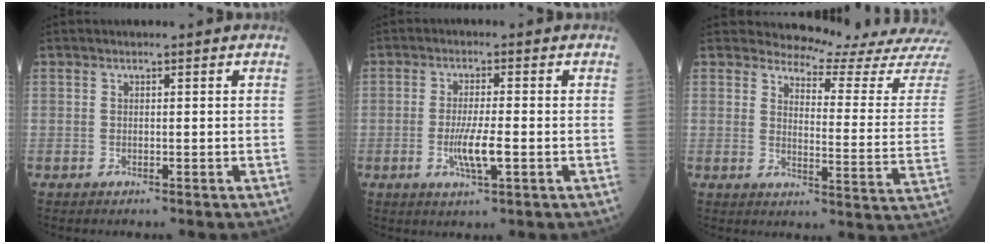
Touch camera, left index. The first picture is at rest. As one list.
[{"total": 4.9, "force": [-1.4, 0.6, 4.7], "torque": [-0.097, -0.012, -0.022]}, {"total": 15.8, "force": [15.6, -0.8, 2.6], "torque": [-0.034, -0.140, 0.167]}]